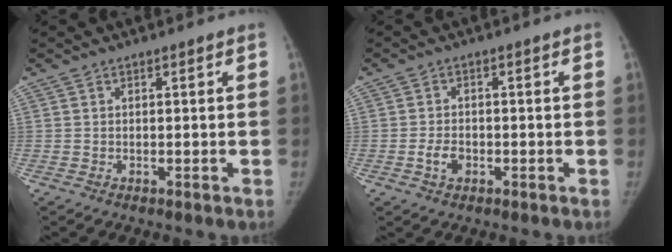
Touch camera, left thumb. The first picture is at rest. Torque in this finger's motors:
{"motor_torque": [0.15, -0.15, 0.14, 0.05, 0.00]}